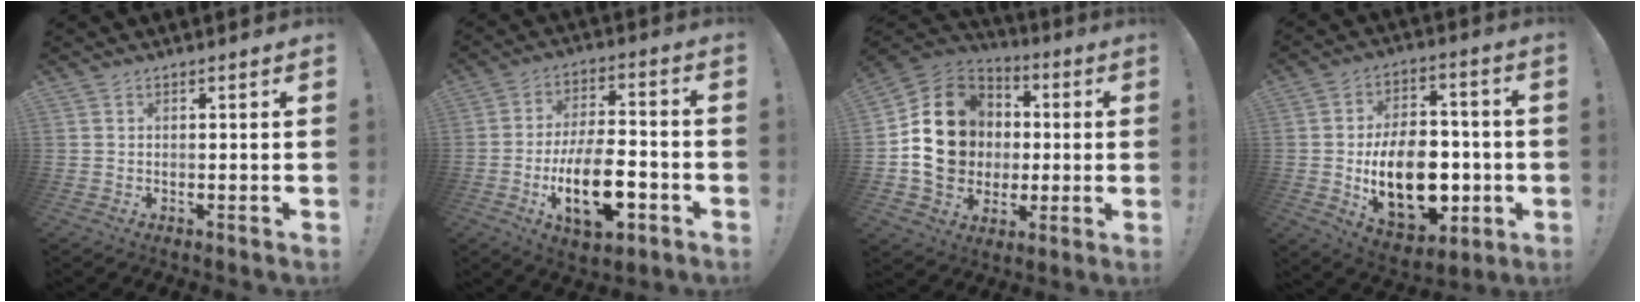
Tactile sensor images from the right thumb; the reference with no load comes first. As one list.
[{"total": 18.2, "force": [-6.3, 8.4, 14.9], "torque": [-0.253, 0.019, -0.102]}, {"total": 18.5, "force": [0.2, 16.2, 9.0], "torque": [-0.126, 0.019, 0.031]}, {"total": 20.9, "force": [-3.2, 13.7, 15.5], "torque": [-0.252, 0.007, -0.039]}]